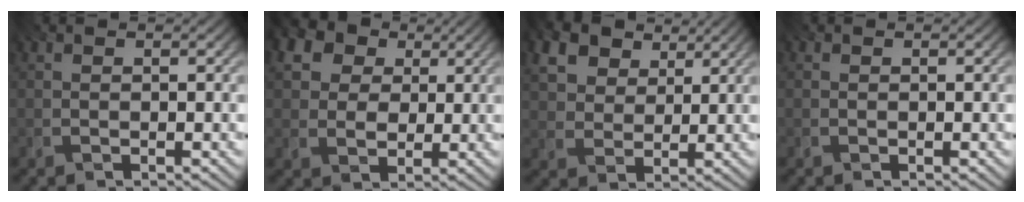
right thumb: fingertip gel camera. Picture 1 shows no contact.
{"total": 12.2, "force": [5.4, 9.2, 5.8], "torque": [-0.158, 0.025, 0.106]}
{"total": 8.5, "force": [4.7, 5.6, 4.4], "torque": [-0.127, 0.000, 0.083]}
{"total": 0.0}